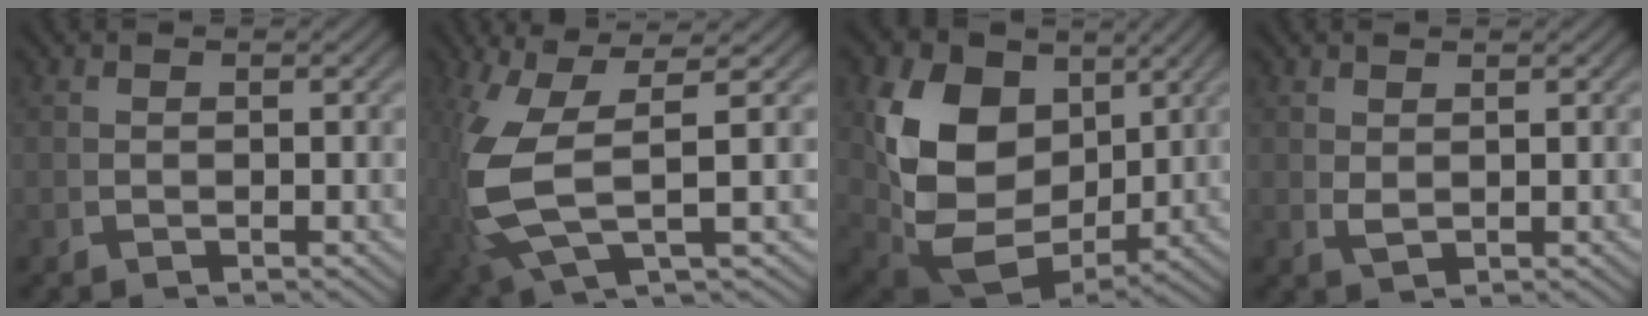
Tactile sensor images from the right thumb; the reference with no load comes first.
{"total": 9.7, "force": [0.4, 4.8, 8.4], "torque": [-0.189, -0.019, 0.022]}
{"total": 14.1, "force": [-0.8, 10.2, 9.7], "torque": [-0.237, -0.074, 0.018]}
{"total": 1.1, "force": [0.8, 0.2, 0.7], "torque": [-0.014, -0.003, 0.025]}